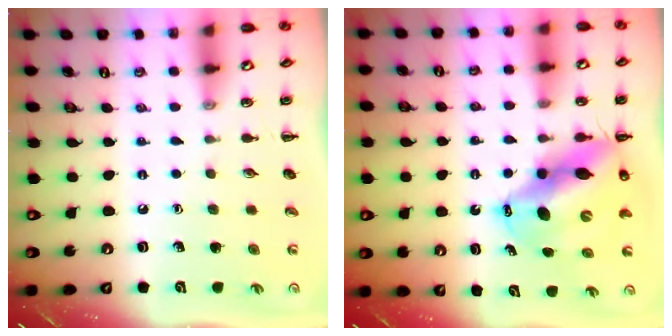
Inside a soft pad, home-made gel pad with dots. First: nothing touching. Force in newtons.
{"total": 13.7, "press": 13.3, "slide": 3.6}